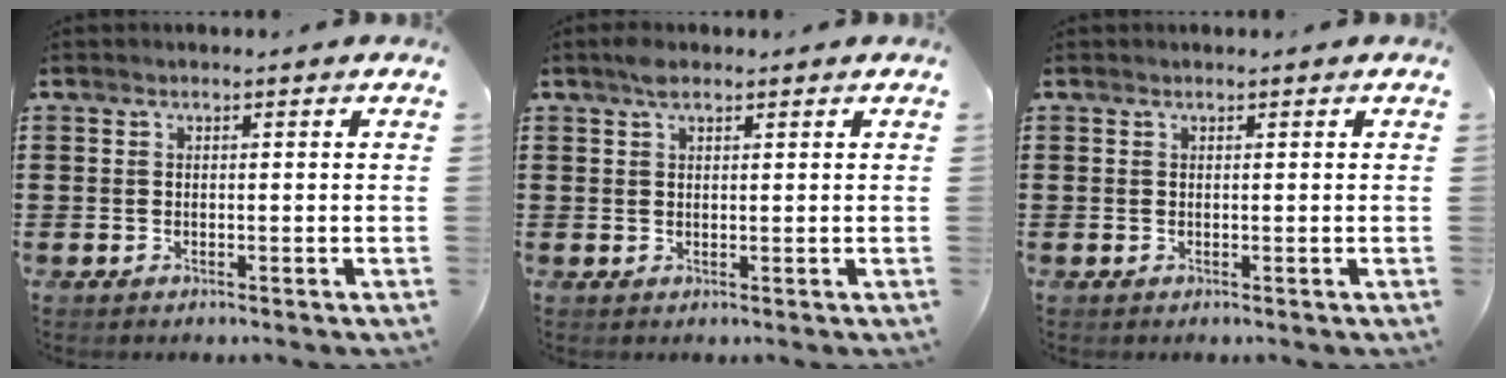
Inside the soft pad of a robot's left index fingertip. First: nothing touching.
{"total": 2.1, "force": [1.4, 0.9, 1.2], "torque": [-0.021, 0.001, 0.023]}
{"total": 0.0}